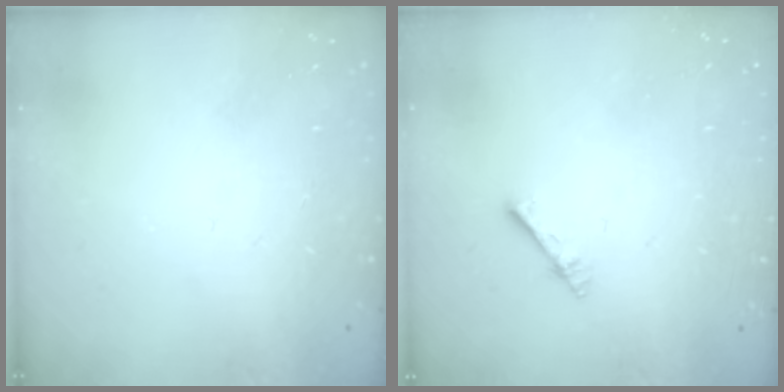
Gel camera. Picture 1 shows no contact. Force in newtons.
{"total": 4.9, "press": 4.9, "slide": 0.6}